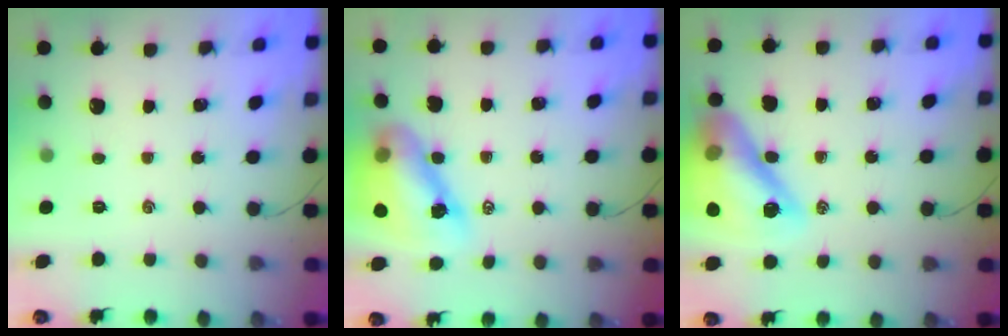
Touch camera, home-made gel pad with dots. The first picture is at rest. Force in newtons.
{"total": 13.8, "press": 13.3, "slide": 3.8}
{"total": 20.1, "press": 19.9, "slide": 2.5}